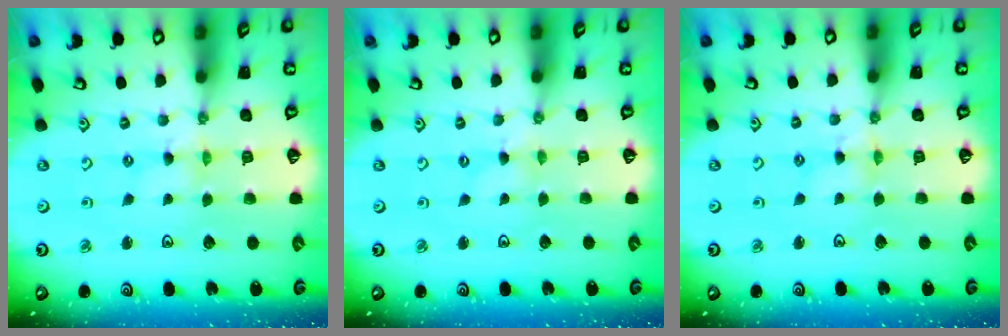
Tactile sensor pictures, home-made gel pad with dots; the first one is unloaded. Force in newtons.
{"total": 0.0}
{"total": 3.8, "press": 3.8, "slide": 0.3}